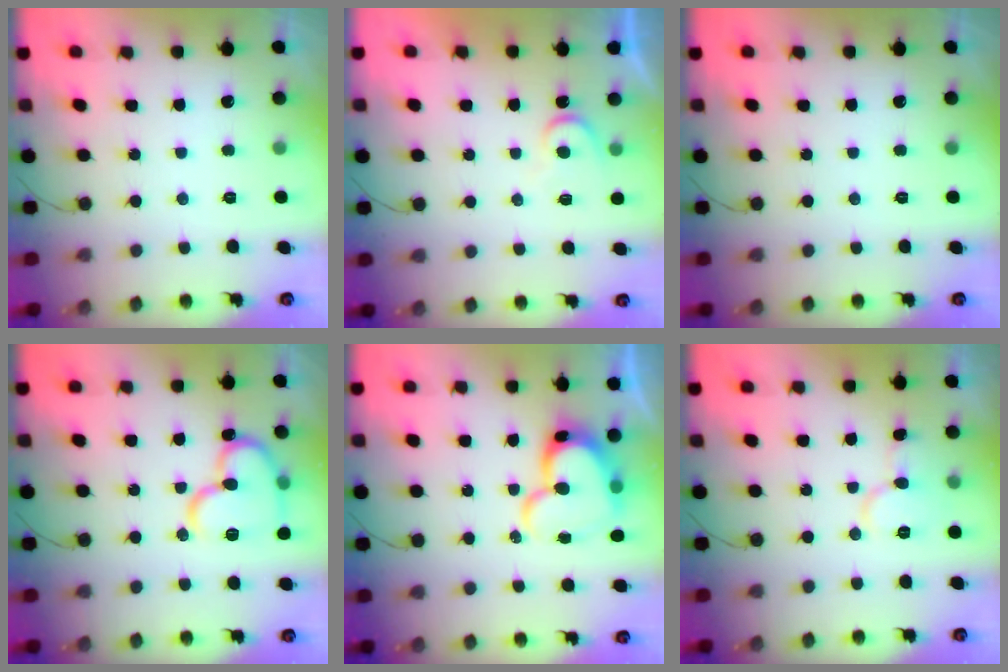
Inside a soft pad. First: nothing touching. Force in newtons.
{"total": 6.0, "press": 6.0, "slide": 0.5}
{"total": 0.0}
{"total": 16.0, "press": 15.9, "slide": 2.2}
{"total": 16.5, "press": 16.5, "slide": 1.1}
{"total": 8.6, "press": 8.5, "slide": 0.6}